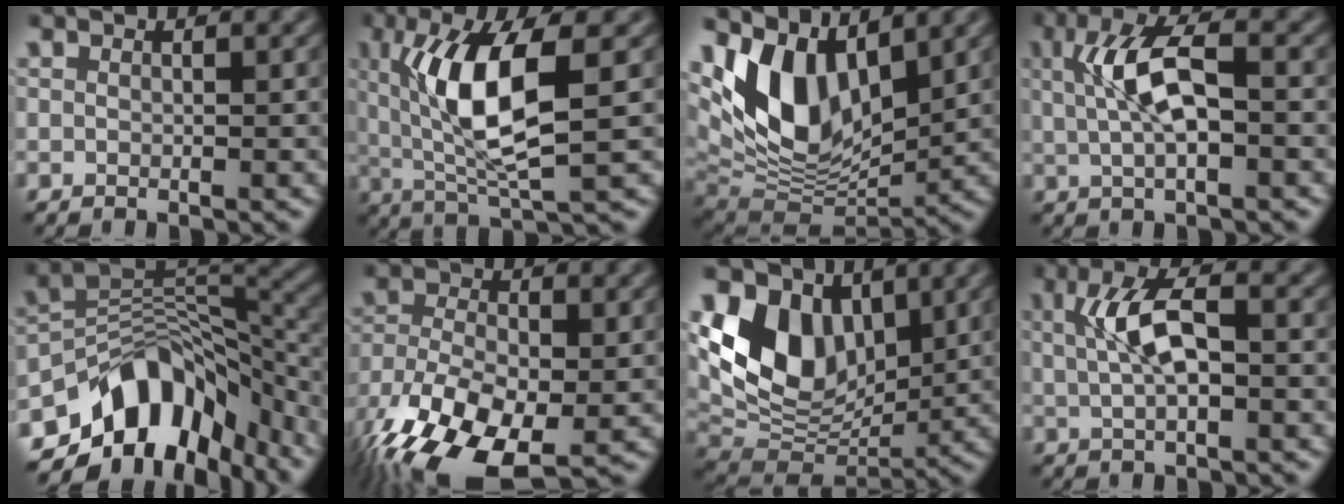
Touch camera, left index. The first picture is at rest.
{"total": 8.3, "force": [1.0, 2.1, 8.0], "torque": [-0.144, -0.008, 0.030]}
{"total": 9.2, "force": [3.9, 4.9, 6.7], "torque": [-0.137, -0.010, 0.079]}
{"total": 5.4, "force": [0.1, 1.7, 5.1], "torque": [-0.098, 0.012, 0.007]}
{"total": 11.0, "force": [-7.2, 6.1, 5.7], "torque": [-0.072, 0.010, -0.128]}
{"total": 13.6, "force": [-7.9, 6.4, 9.0], "torque": [-0.171, -0.033, -0.128]}
{"total": 9.3, "force": [3.2, 6.4, 6.0], "torque": [-0.121, -0.007, 0.061]}
{"total": 4.7, "force": [0.1, 1.5, 4.4], "torque": [-0.086, 0.011, 0.006]}